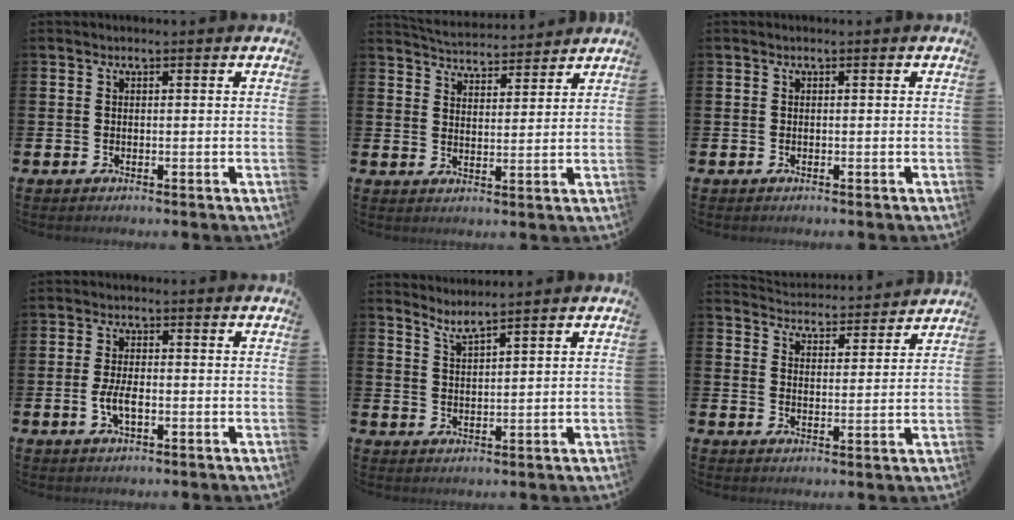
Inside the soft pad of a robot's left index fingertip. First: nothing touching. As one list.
[{"total": 4.8, "force": [4.8, 0.5, -0.1], "torque": [-0.021, -0.029, 0.088]}, {"total": 0.0}, {"total": 3.4, "force": [-0.8, 1.5, 3.0], "torque": [-0.054, 0.003, -0.014]}, {"total": 3.3, "force": [3.2, -0.5, 0.5], "torque": [-0.024, -0.014, 0.059]}, {"total": 4.4, "force": [4.4, 0.3, -0.2], "torque": [-0.012, -0.039, 0.075]}]